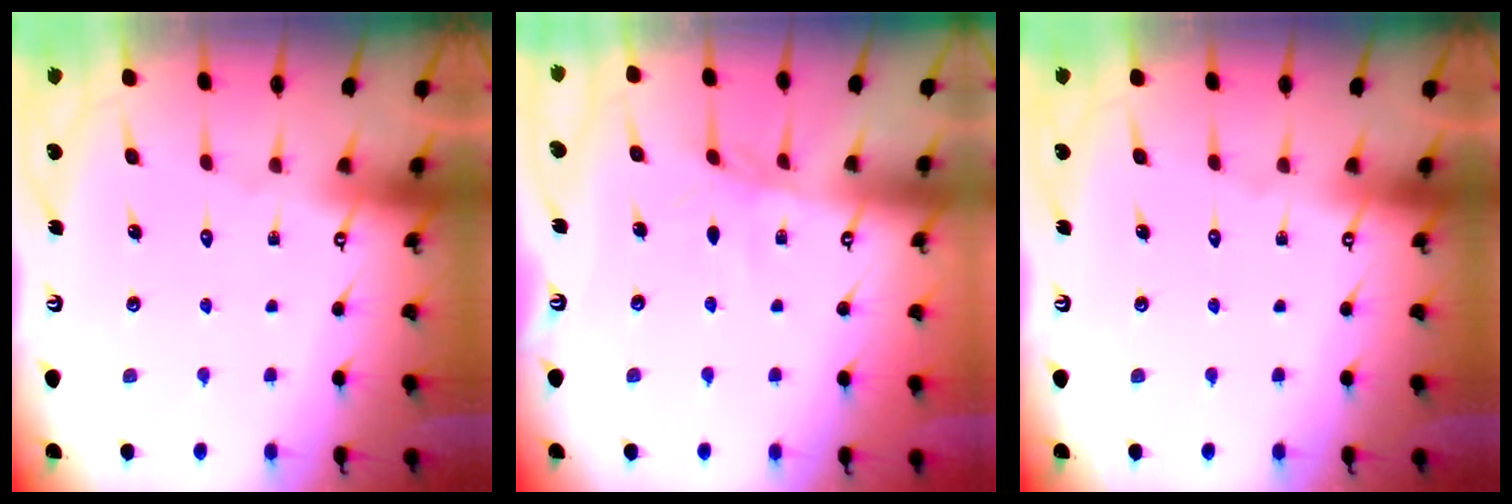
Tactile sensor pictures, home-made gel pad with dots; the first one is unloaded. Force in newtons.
{"total": 3.3, "press": 3.3, "slide": 0.1}
{"total": 0.0}